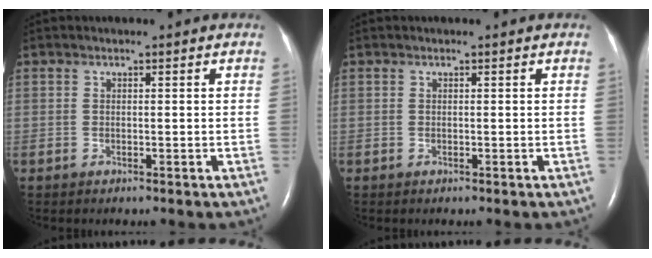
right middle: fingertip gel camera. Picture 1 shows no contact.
{"total": 0.0}